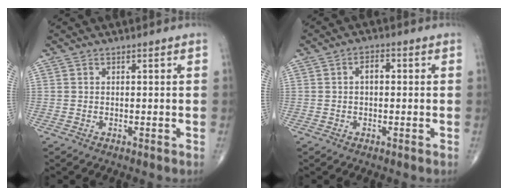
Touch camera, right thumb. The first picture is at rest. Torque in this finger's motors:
{"motor_torque": [0.09, 0.87, 0.17, -0.06, -0.01]}